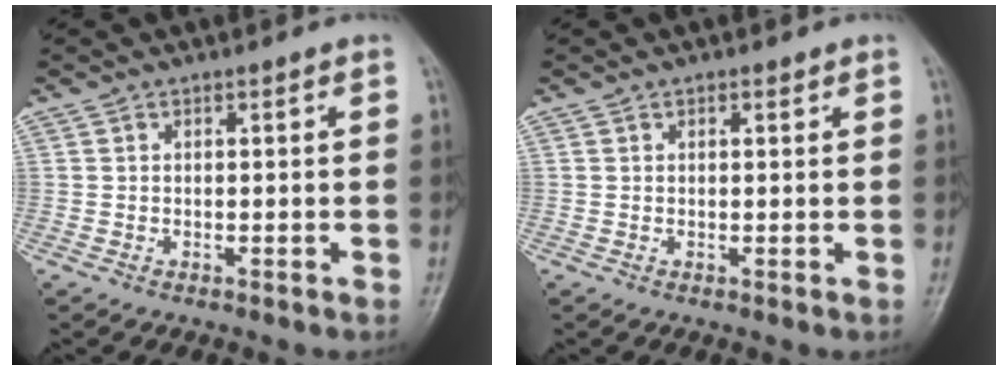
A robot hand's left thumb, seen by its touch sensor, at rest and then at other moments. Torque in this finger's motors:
{"motor_torque": [-0.30, -0.02, -0.28, 0.02, 0.00]}